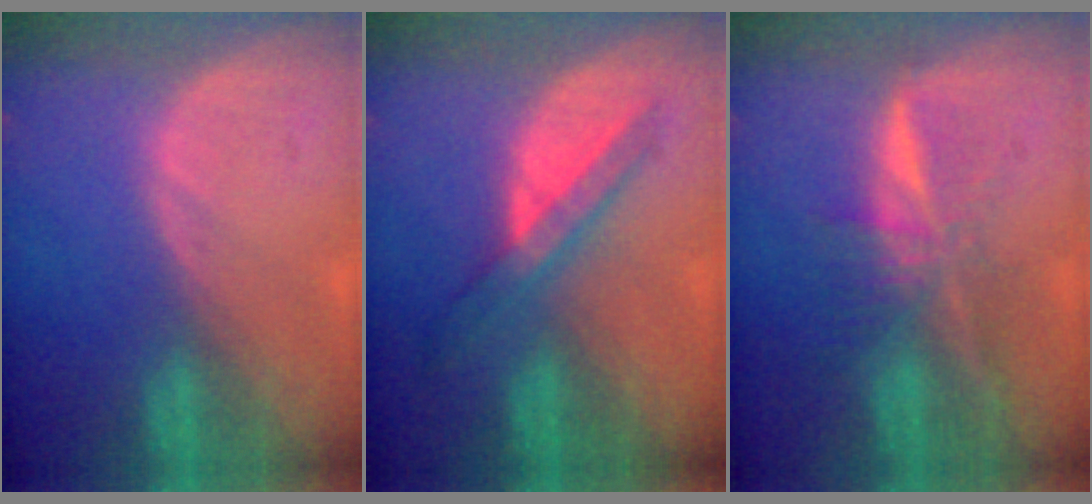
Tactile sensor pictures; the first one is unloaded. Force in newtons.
{"total": 5.8, "press": 5.5, "slide": 1.9}
{"total": 7.0, "press": 6.0, "slide": 3.7}